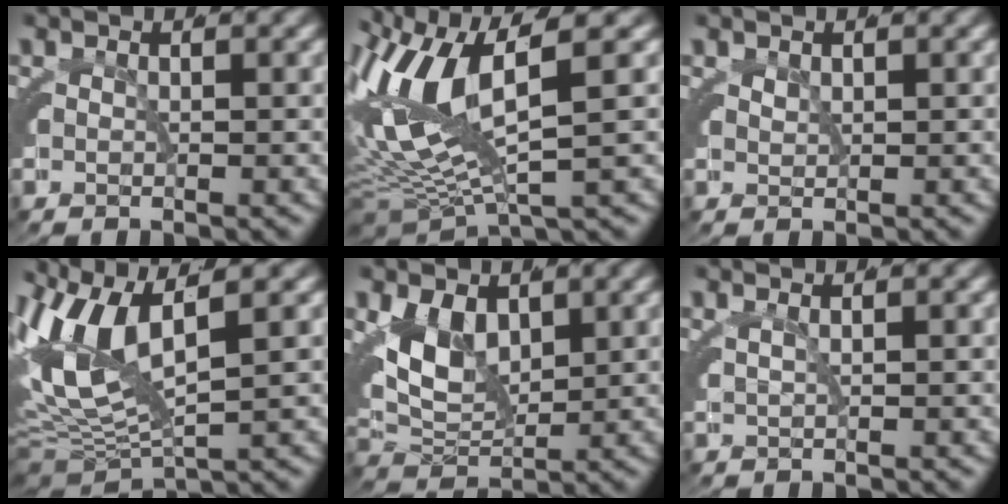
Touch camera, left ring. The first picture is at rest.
{"total": 11.1, "force": [1.8, 5.8, 9.2], "torque": [-0.190, -0.007, 0.035]}
{"total": 1.0, "force": [0.9, -0.5, 0.2], "torque": [-0.003, -0.005, 0.024]}
{"total": 10.2, "force": [2.2, 5.1, 8.5], "torque": [-0.177, 0.002, 0.042]}
{"total": 6.6, "force": [1.0, 4.5, 4.8], "torque": [-0.101, -0.019, 0.030]}
{"total": 1.2, "force": [0.7, -0.8, 0.5], "torque": [-0.005, 0.000, 0.018]}